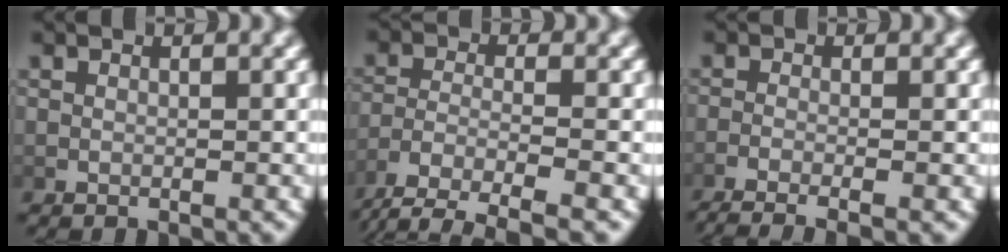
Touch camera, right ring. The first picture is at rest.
{"total": 4.7, "force": [-2.8, 2.1, 3.2], "torque": [-0.065, -0.018, -0.035]}
{"total": 5.2, "force": [-4.2, 1.3, 2.9], "torque": [-0.053, -0.018, -0.059]}